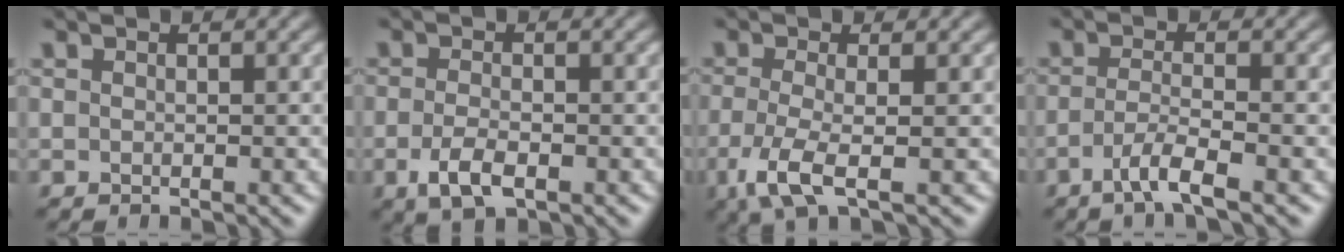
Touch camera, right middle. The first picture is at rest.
{"total": 3.0, "force": [-1.2, 1.4, 2.4], "torque": [-0.054, -0.006, -0.025]}
{"total": 4.1, "force": [-1.5, 1.0, 3.6], "torque": [-0.085, -0.013, -0.035]}
{"total": 3.1, "force": [-1.7, 0.5, 2.6], "torque": [-0.046, 0.001, -0.043]}